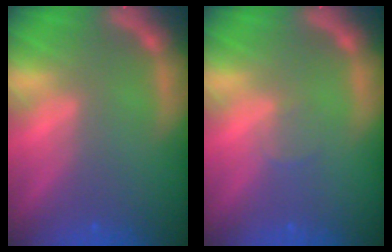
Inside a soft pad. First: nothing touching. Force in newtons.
{"total": 1.0}